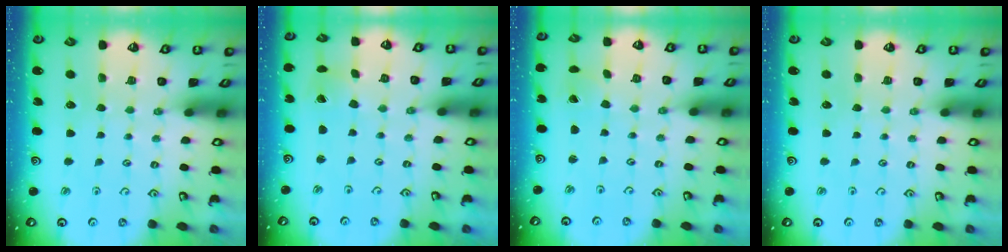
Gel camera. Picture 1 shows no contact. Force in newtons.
{"total": 1.1, "press": 1.1, "slide": 0.1}
{"total": 0.0}
{"total": 0.0}